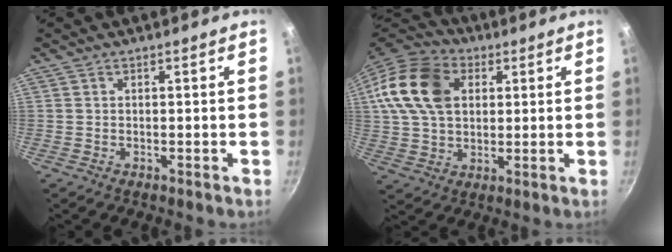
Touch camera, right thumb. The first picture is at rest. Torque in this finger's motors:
{"motor_torque": [2.51, 2.50, 0.63, -0.45, 0.23]}